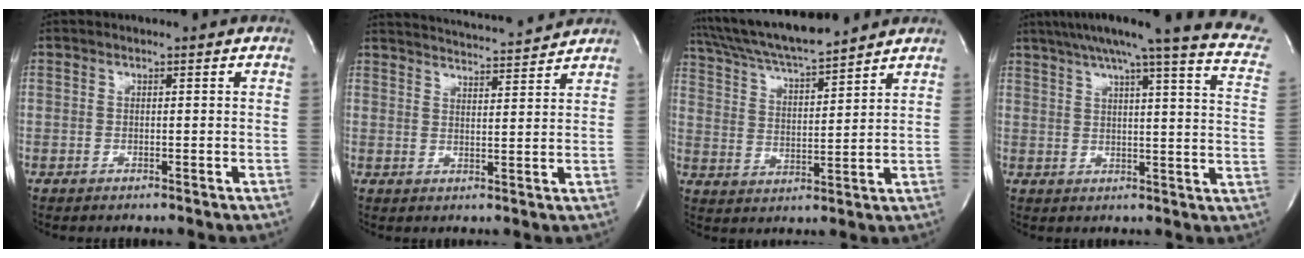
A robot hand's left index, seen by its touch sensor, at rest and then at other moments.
{"total": 13.1, "force": [12.8, 0.2, 3.1], "torque": [-0.054, -0.003, 0.174]}
{"total": 14.8, "force": [13.5, 1.2, 6.0], "torque": [-0.118, 0.016, 0.234]}
{"total": 20.7, "force": [16.3, 0.6, 12.7], "torque": [-0.182, -0.026, 0.188]}